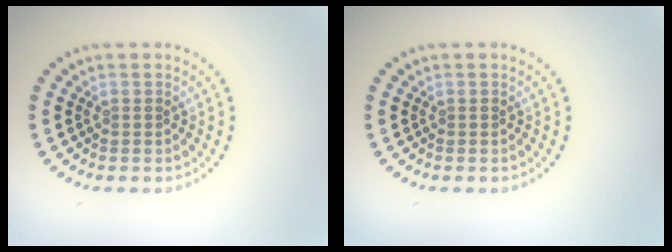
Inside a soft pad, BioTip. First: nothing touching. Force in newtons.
{"total": 0.0}